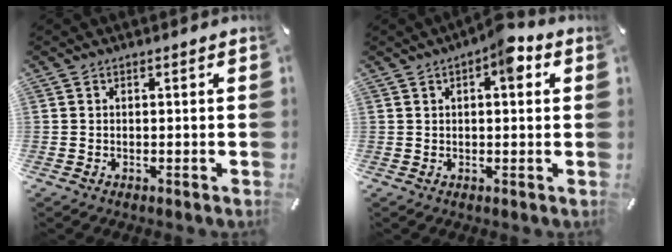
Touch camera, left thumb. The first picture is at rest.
{"total": 6.8, "force": [2.5, 3.1, 5.6], "torque": [-0.066, -0.008, 0.032]}